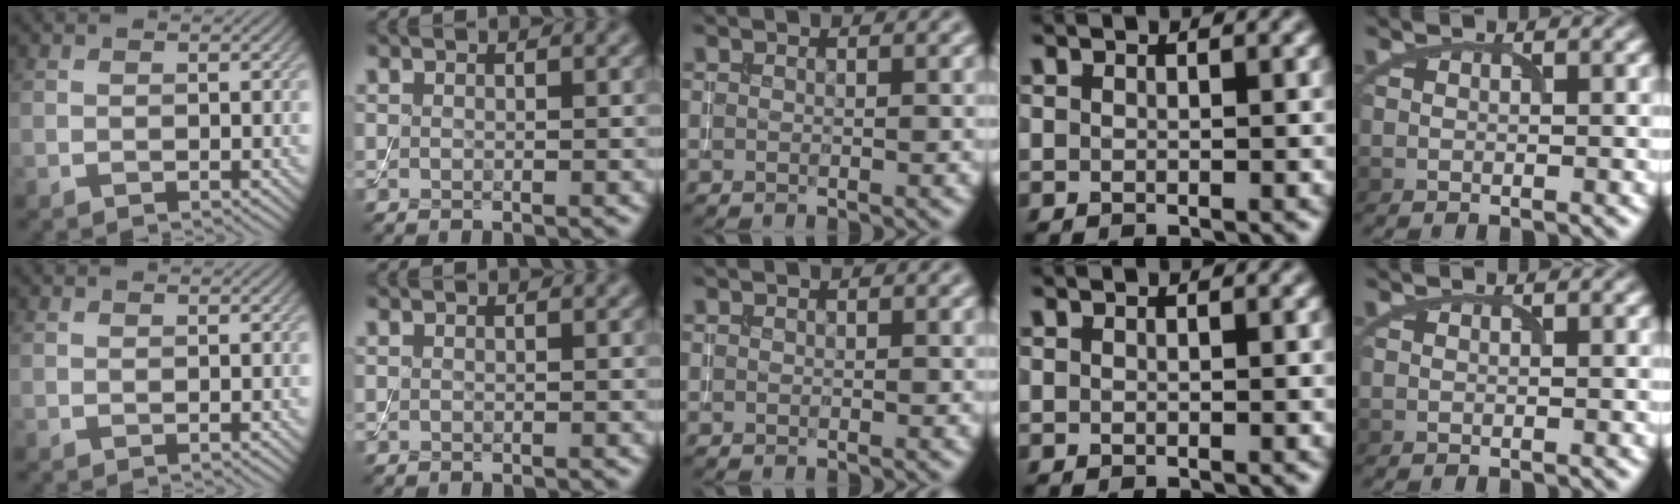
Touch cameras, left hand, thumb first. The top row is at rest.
{}